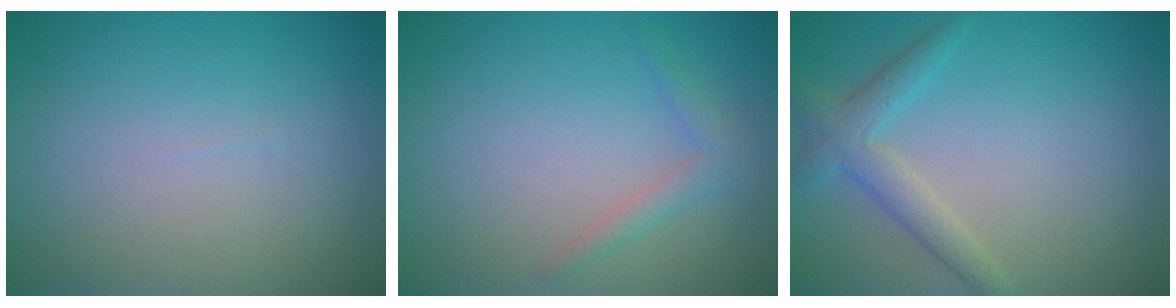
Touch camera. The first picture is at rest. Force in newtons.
{"total": 1.5, "press": 1.5, "slide": 0.1}
{"total": 2.8, "press": 2.8, "slide": 0.1}